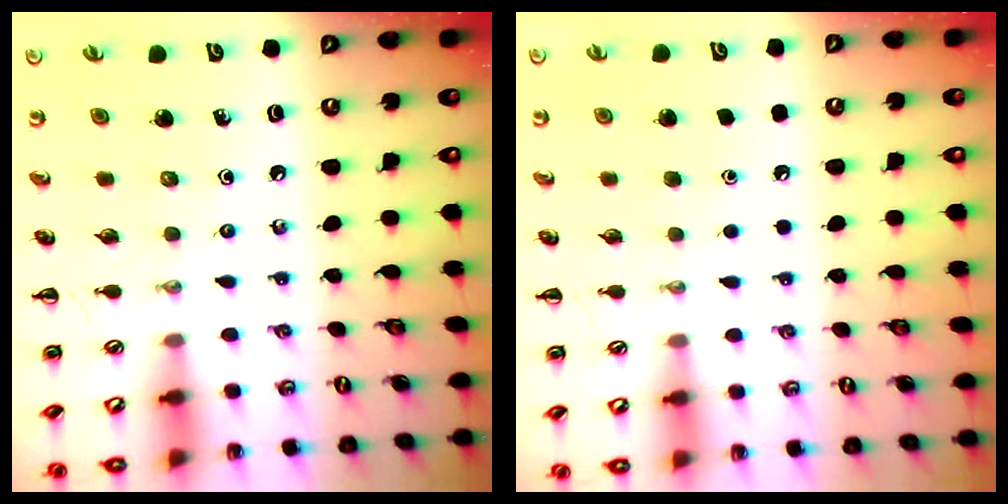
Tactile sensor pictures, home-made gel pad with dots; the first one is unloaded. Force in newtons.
{"total": 1.6, "press": 1.6, "slide": 0.1}